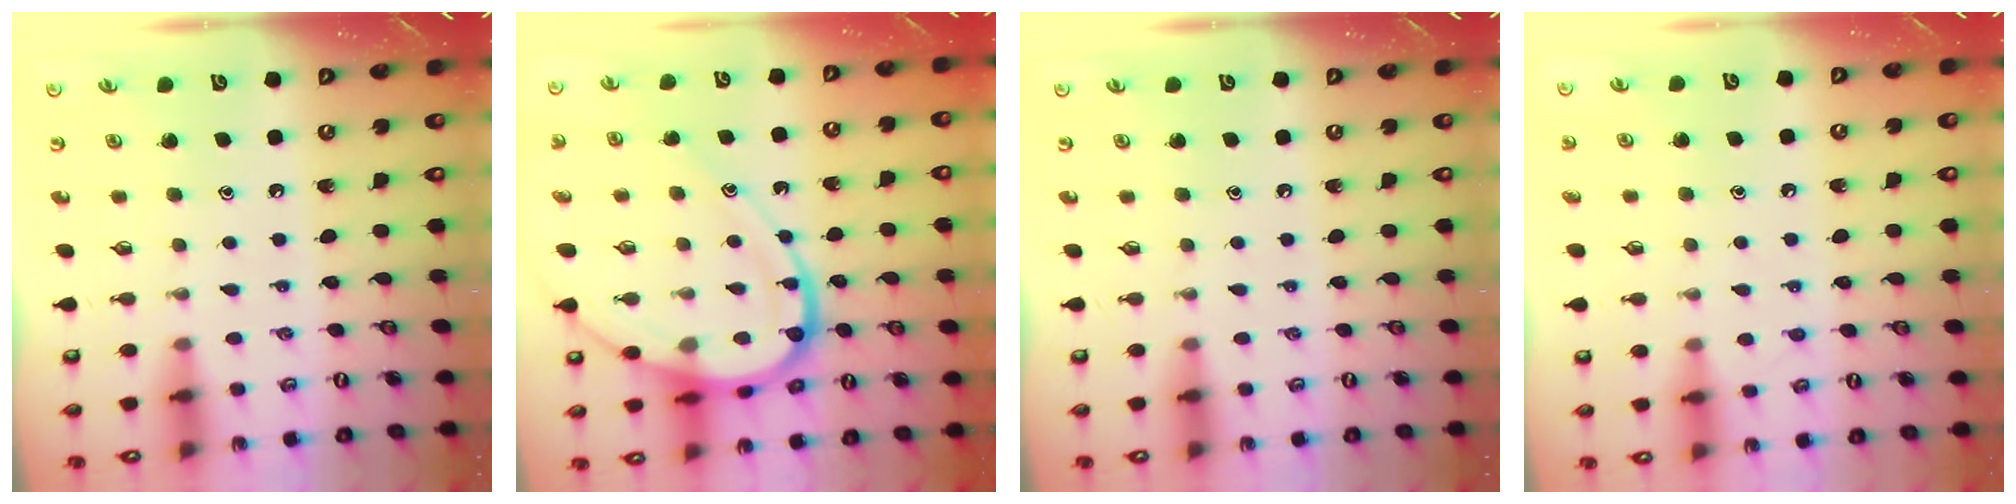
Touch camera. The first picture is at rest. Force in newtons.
{"total": 16.2, "press": 16.1, "slide": 1.8}
{"total": 0.0}
{"total": 5.9, "press": 5.8, "slide": 0.6}